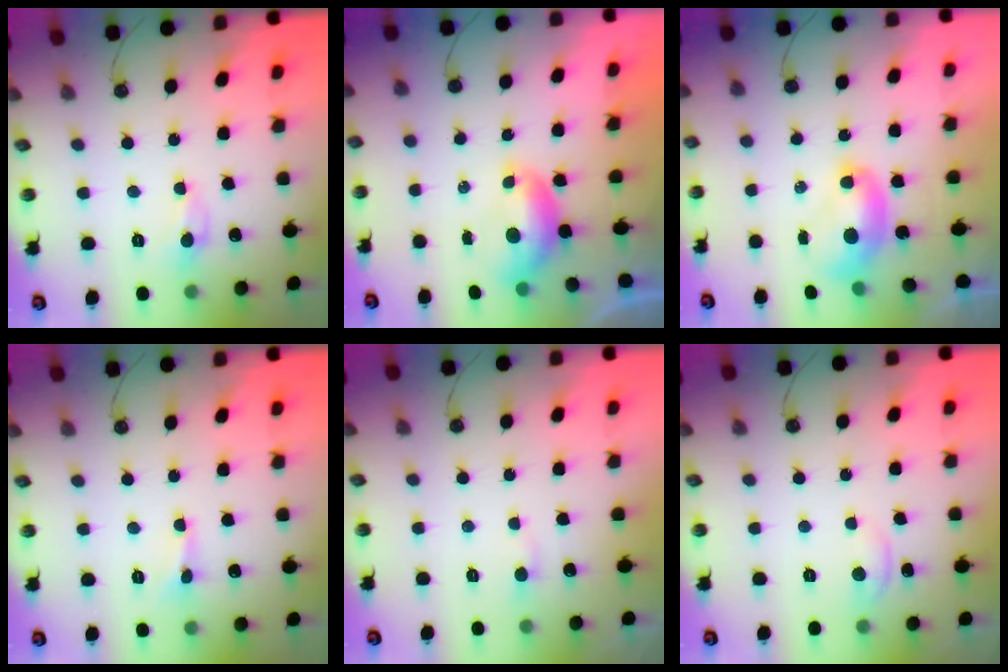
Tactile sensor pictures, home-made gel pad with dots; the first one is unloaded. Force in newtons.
{"total": 0.5, "press": 0.5, "slide": 0.2}
{"total": 2.3, "press": 2.3, "slide": 0.2}
{"total": 0.9, "press": 0.8, "slide": 0.4}
{"total": 0.7, "press": 0.6, "slide": 0.5}
{"total": 1.1, "press": 1.1, "slide": 0.2}